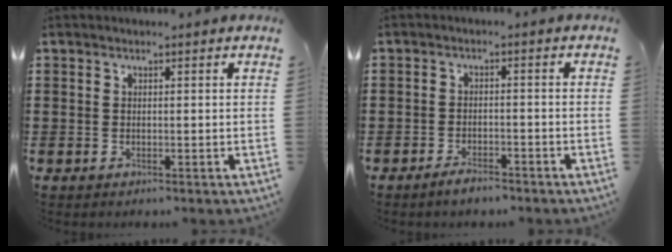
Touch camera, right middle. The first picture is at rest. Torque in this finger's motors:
{"motor_torque": [1.76, -0.11, 0.24, 0.21]}